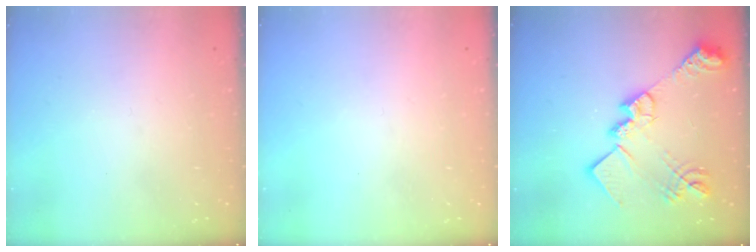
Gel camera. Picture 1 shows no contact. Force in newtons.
{"total": 0.0}
{"total": 21.7, "press": 21.7, "slide": 1.3}